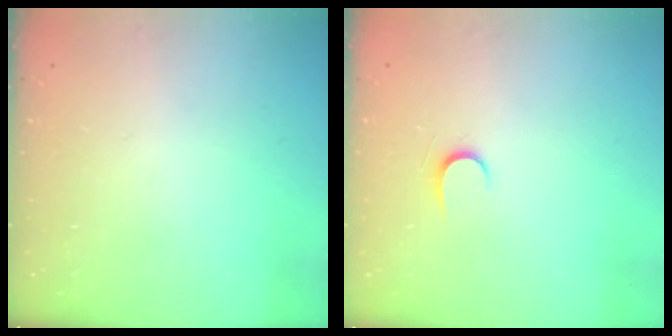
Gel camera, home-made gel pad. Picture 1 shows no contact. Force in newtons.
{"total": 4.9, "press": 4.8, "slide": 0.5}